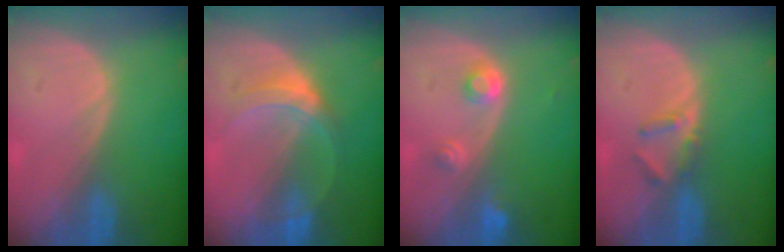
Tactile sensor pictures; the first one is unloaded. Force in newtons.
{"total": 5.1, "press": 4.8, "slide": 1.7}
{"total": 2.9, "press": 2.9, "slide": 0.5}
{"total": 2.9, "press": 2.6, "slide": 1.1}